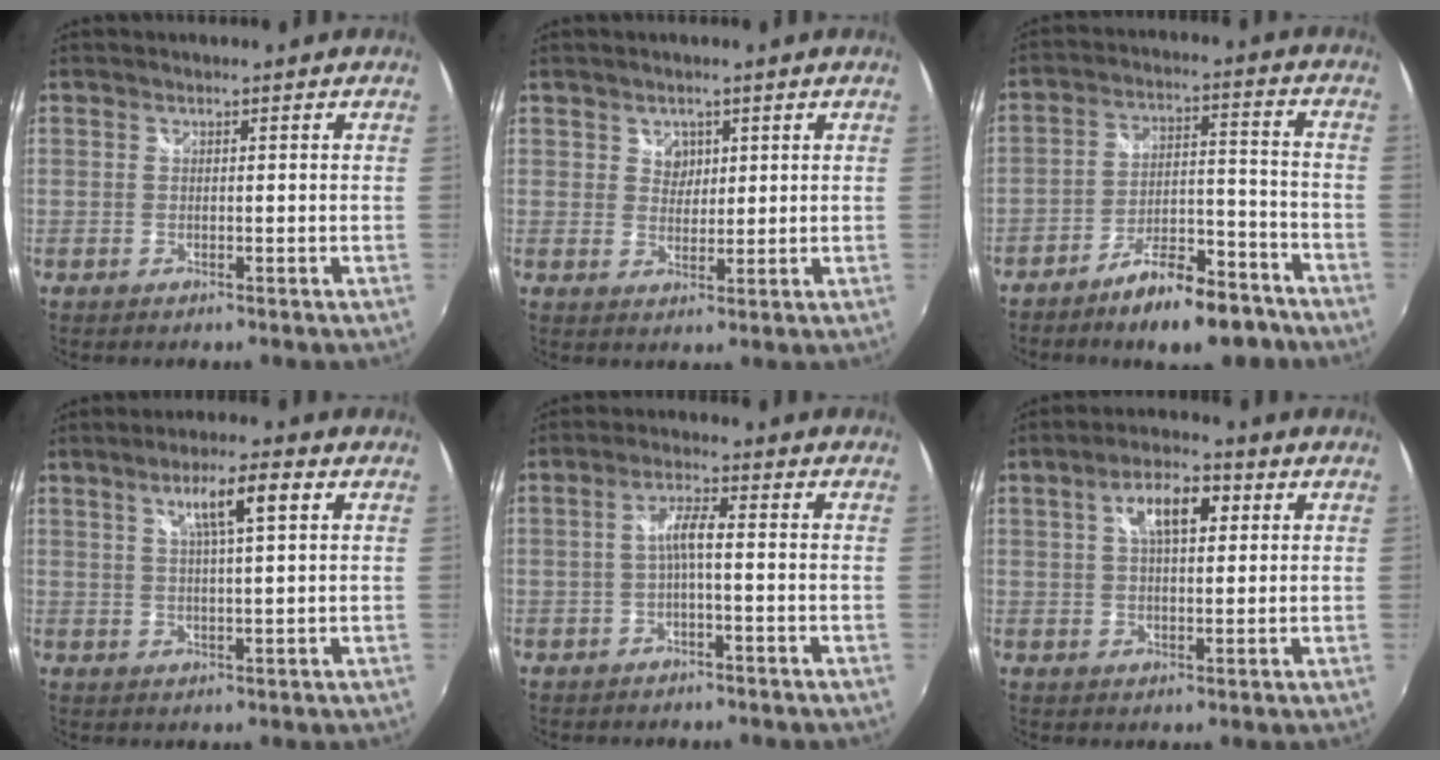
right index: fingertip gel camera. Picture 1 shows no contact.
{"total": 3.0, "force": [1.4, 2.6, 0.5], "torque": [-0.001, 0.005, 0.024]}
{"total": 12.4, "force": [-9.6, 4.1, 6.7], "torque": [-0.110, 0.029, -0.141]}
{"total": 6.9, "force": [2.9, 0.8, 6.2], "torque": [-0.106, 0.006, 0.050]}
{"total": 3.5, "force": [-0.9, 0.3, 3.3], "torque": [-0.067, 0.007, -0.017]}
{"total": 7.9, "force": [2.7, 3.5, 6.5], "torque": [-0.111, 0.018, 0.044]}